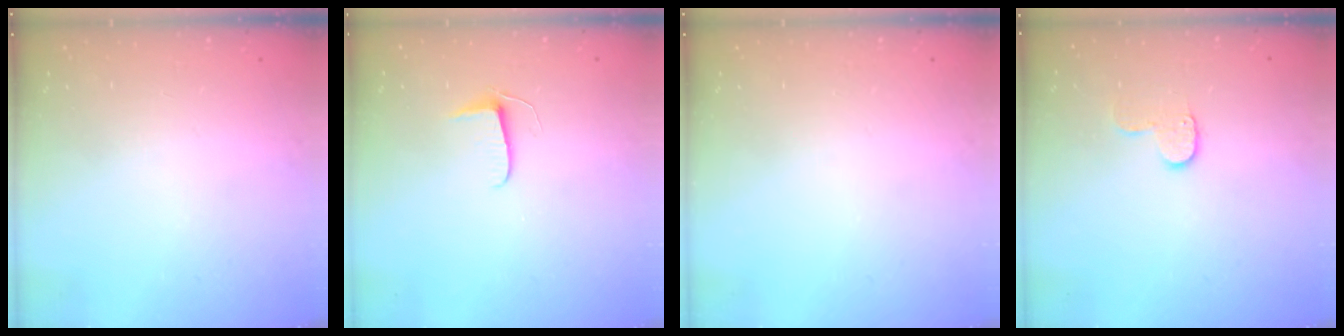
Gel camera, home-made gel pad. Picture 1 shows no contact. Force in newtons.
{"total": 5.5, "press": 5.5, "slide": 0.5}
{"total": 0.0}
{"total": 6.5, "press": 6.4, "slide": 0.4}